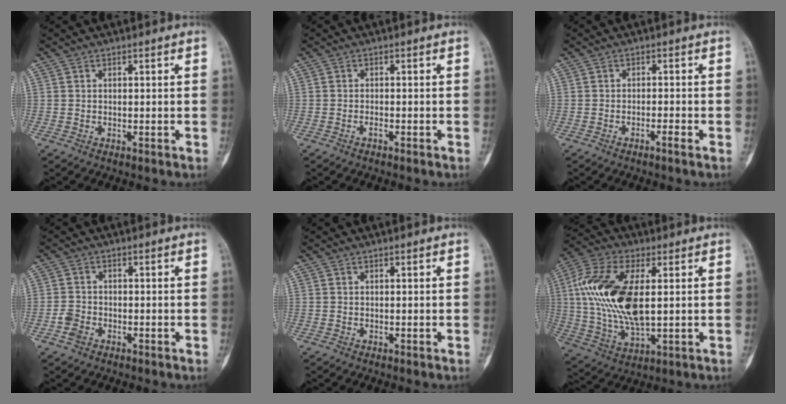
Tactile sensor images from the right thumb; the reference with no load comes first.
{"total": 0.8, "force": [-0.6, 0.2, 0.5], "torque": [-0.012, 0.001, -0.012]}
{"total": 1.6, "force": [-1.1, -0.1, 1.1], "torque": [-0.026, 0.003, -0.021]}
{"total": 2.5, "force": [-1.3, 1.8, 1.2], "torque": [-0.016, 0.010, -0.026]}
{"total": 0.0}
{"total": 18.6, "force": [2.4, 8.7, 16.3], "torque": [-0.347, -0.006, 0.046]}